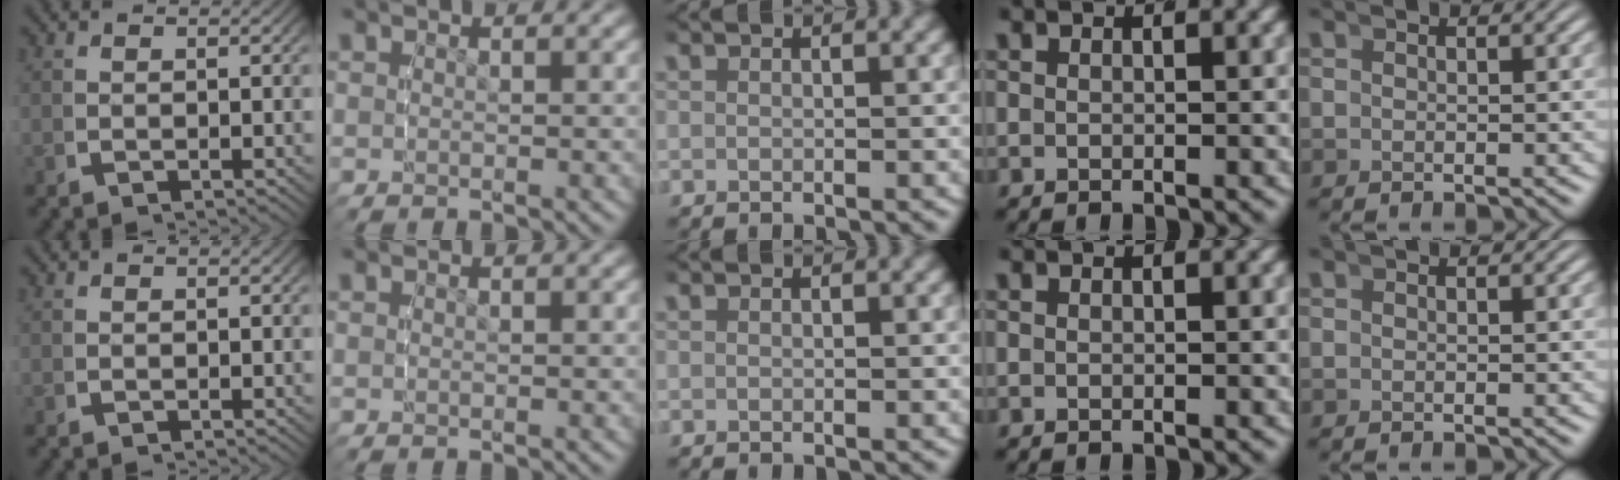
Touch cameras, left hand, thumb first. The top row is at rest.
{}